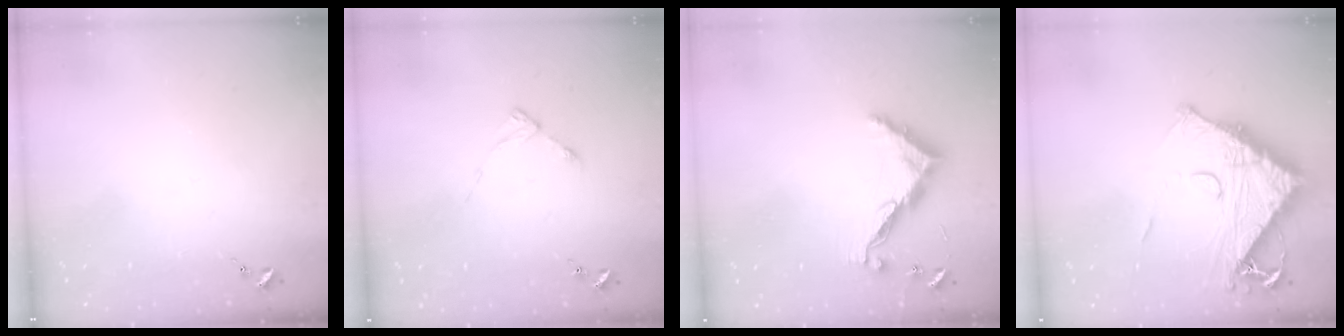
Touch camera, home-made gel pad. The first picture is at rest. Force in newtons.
{"total": 2.7, "press": 2.7, "slide": 0.4}
{"total": 9.7, "press": 9.7, "slide": 0.3}
{"total": 15.0, "press": 14.9, "slide": 1.4}